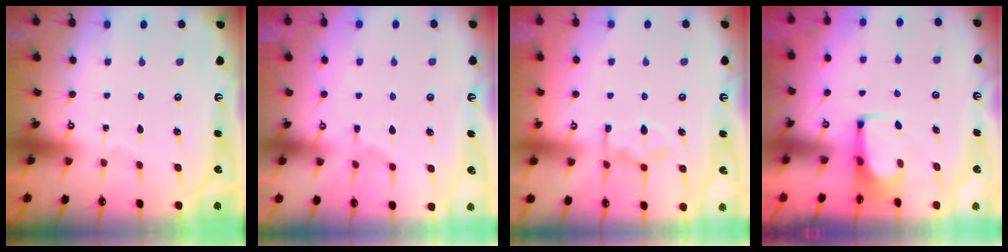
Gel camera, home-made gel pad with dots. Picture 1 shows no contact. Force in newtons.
{"total": 1.7, "press": 1.0, "slide": 1.3}
{"total": 7.6, "press": 7.5, "slide": 1.4}
{"total": 1.6, "press": 1.5, "slide": 0.3}